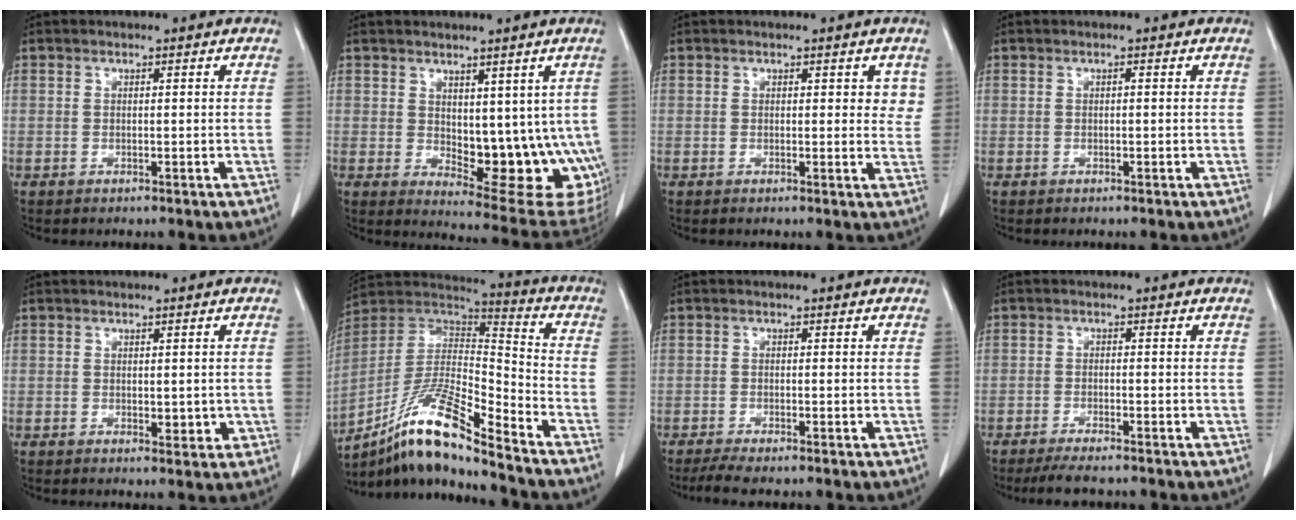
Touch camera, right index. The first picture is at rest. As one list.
[{"total": 14.5, "force": [0.0, 6.6, 12.9], "torque": [-0.141, -0.013, 0.020]}, {"total": 2.6, "force": [1.2, 1.5, 1.8], "torque": [-0.007, -0.003, 0.010]}, {"total": 0.0}, {"total": 2.3, "force": [-0.1, 1.2, 1.9], "torque": [-0.022, -0.004, 0.005]}, {"total": 16.1, "force": [-11.8, 1.2, 10.8], "torque": [-0.207, 0.008, -0.212]}, {"total": 3.6, "force": [-2.9, 0.3, 2.1], "torque": [-0.036, -0.009, -0.048]}, {"total": 5.2, "force": [-4.6, 0.5, 2.5], "torque": [-0.039, -0.013, -0.075]}]